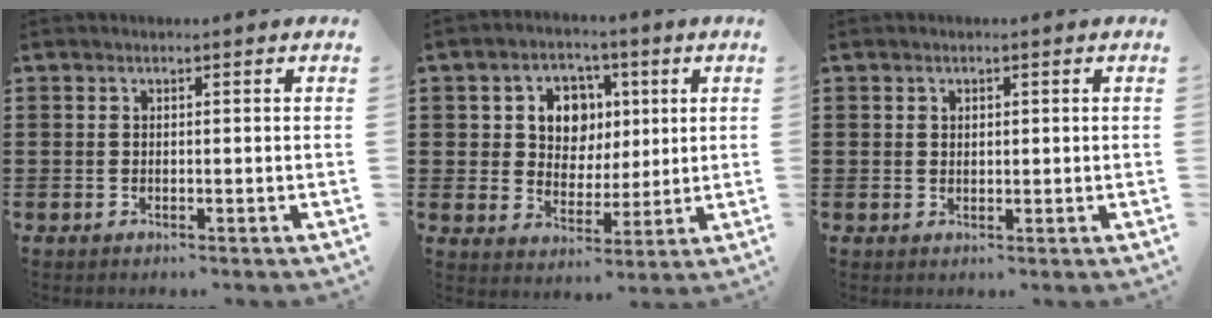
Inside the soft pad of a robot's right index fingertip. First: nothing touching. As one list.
[{"total": 7.2, "force": [2.0, 6.1, 3.2], "torque": [-0.075, 0.018, 0.031]}, {"total": 0.8, "force": [0.5, 0.6, 0.3], "torque": [-0.006, 0.004, 0.011]}]